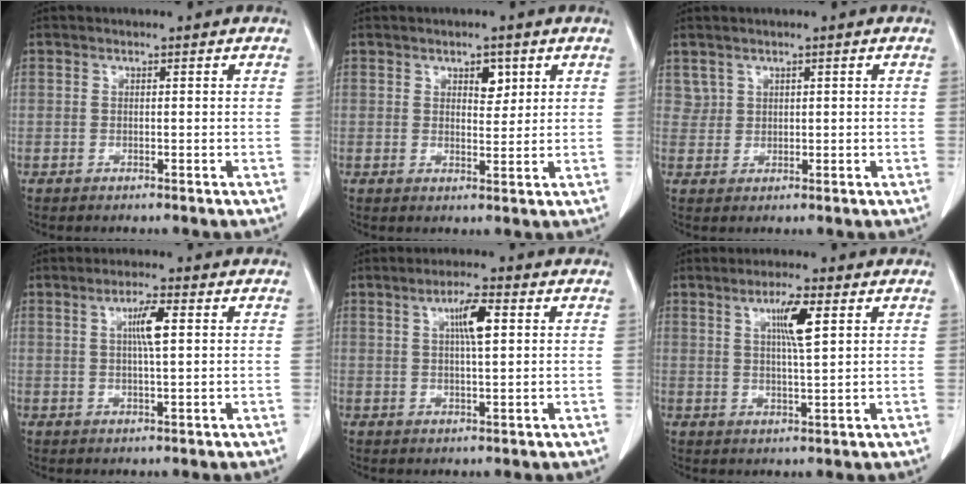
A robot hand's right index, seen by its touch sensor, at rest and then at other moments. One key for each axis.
{"total": 3.0, "fx": 1.5, "fy": 1.5, "fz": 2.1, "tx": -0.027, "ty": -0.003, "tz": 0.024}
{"total": 1.9, "fx": 1.2, "fy": 1.4, "fz": 0.0, "tx": 0.007, "ty": 0.005, "tz": 0.021}
{"total": 4.5, "fx": 1.1, "fy": 0.4, "fz": 4.3, "tx": -0.078, "ty": 0.000, "tz": 0.020}
{"total": 5.2, "fx": 1.6, "fy": 0.6, "fz": 4.9, "tx": -0.087, "ty": 0.003, "tz": 0.027}
{"total": 5.7, "fx": 2.2, "fy": 0.3, "fz": 5.3, "tx": -0.092, "ty": -0.002, "tz": 0.038}